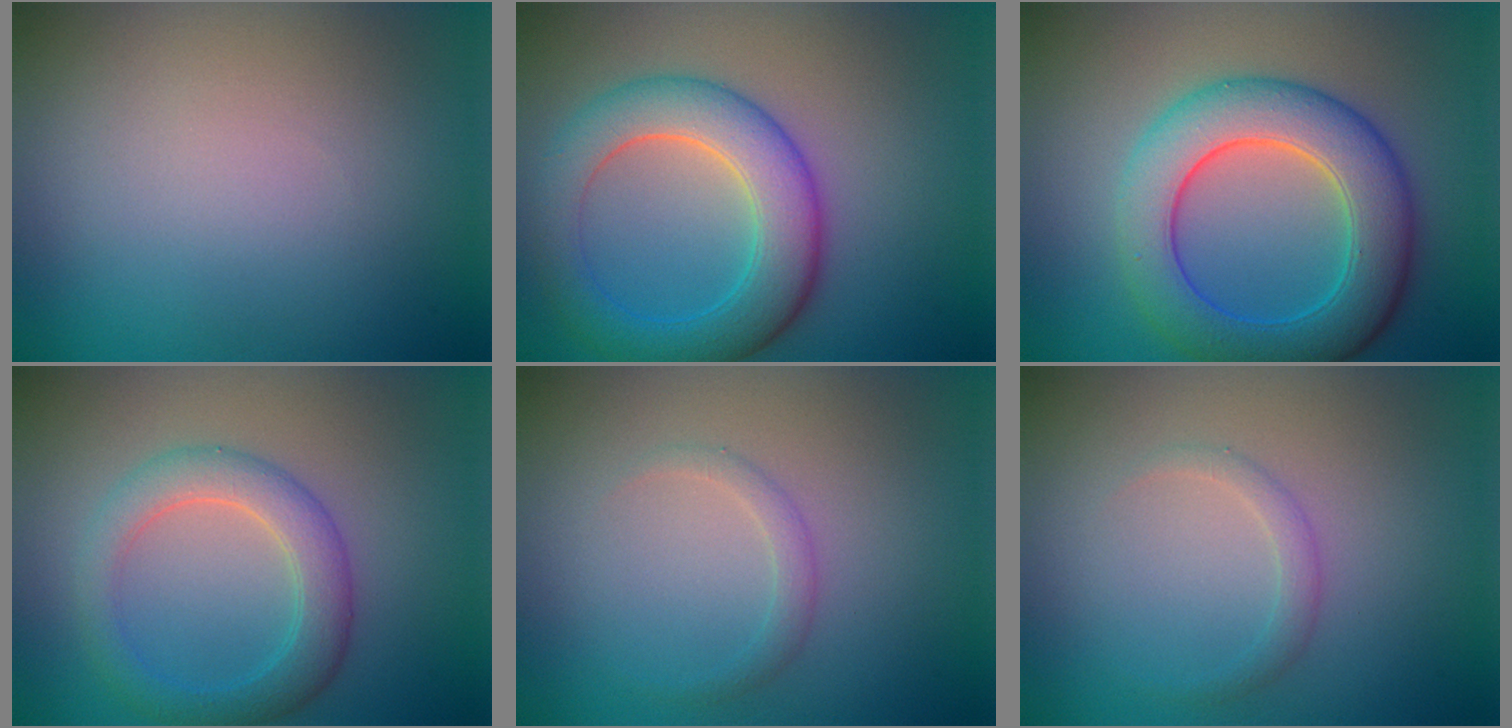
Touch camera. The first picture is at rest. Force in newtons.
{"total": 6.6, "press": 6.6, "slide": 0.1}
{"total": 8.3, "press": 8.3, "slide": 0.2}
{"total": 4.0, "press": 4.0, "slide": 0.1}
{"total": 1.2, "press": 1.2, "slide": 0.0}
{"total": 1.2, "press": 1.2, "slide": 0.0}